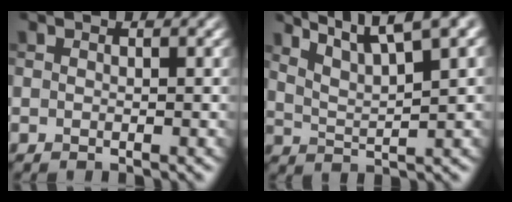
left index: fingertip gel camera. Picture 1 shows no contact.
{"total": 7.9, "force": [5.9, 1.3, 5.1], "torque": [-0.078, 0.017, 0.092]}